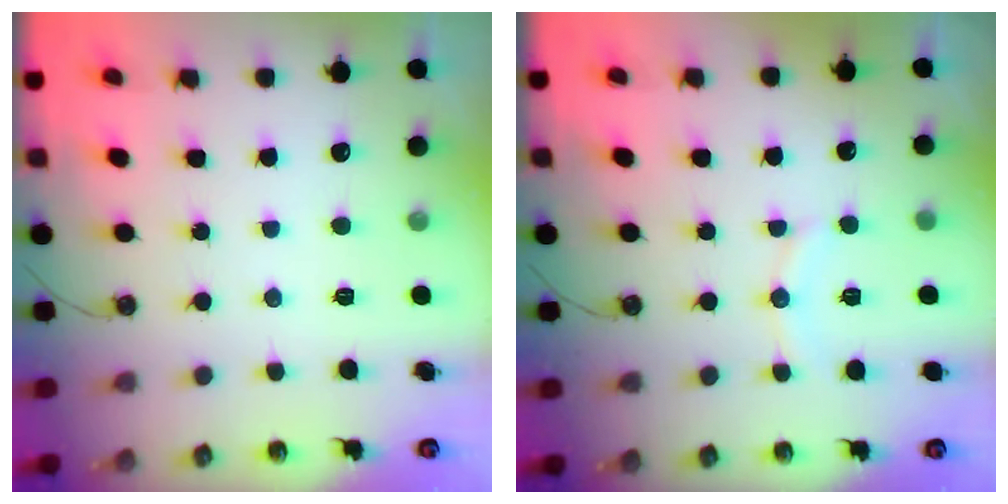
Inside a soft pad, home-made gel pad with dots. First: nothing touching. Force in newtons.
{"total": 6.3, "press": 6.1, "slide": 1.4}